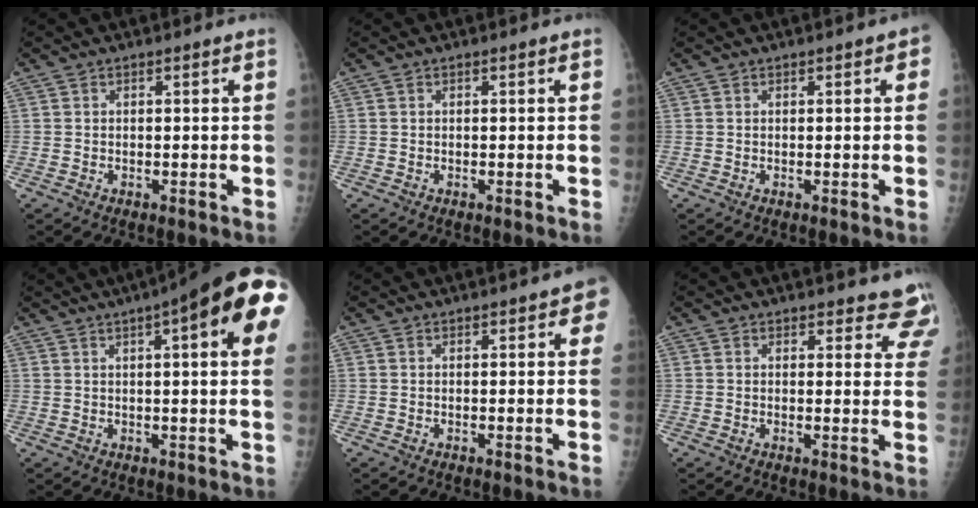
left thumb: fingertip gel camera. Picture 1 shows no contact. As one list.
[{"total": 0.0}, {"total": 2.2, "force": [0.8, 0.8, 1.9], "torque": [-0.018, 0.002, 0.006]}, {"total": 18.6, "force": [7.8, 3.7, 16.5], "torque": [-0.221, 0.009, 0.095]}, {"total": 4.4, "force": [1.8, 1.3, 3.7], "torque": [-0.030, 0.001, 0.015]}, {"total": 8.0, "force": [7.3, 2.8, 1.8], "torque": [0.031, -0.031, 0.060]}]